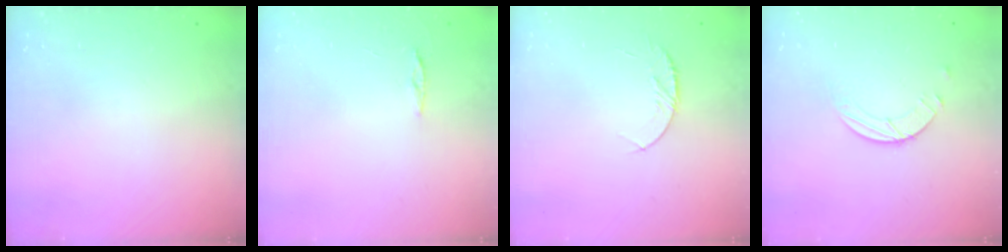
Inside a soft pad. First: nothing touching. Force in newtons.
{"total": 3.1, "press": 3.1, "slide": 0.3}
{"total": 5.3, "press": 5.3, "slide": 0.6}
{"total": 2.6, "press": 2.6, "slide": 0.3}